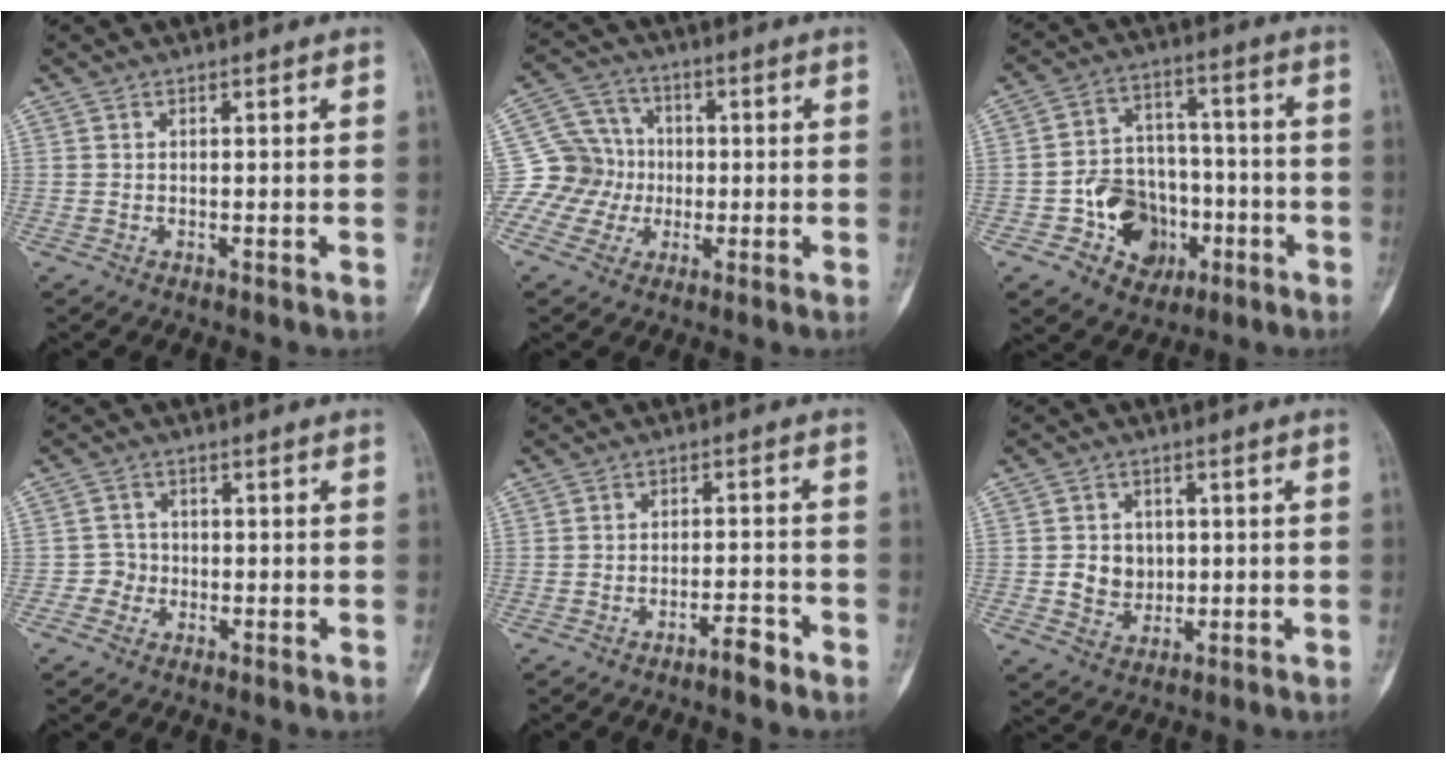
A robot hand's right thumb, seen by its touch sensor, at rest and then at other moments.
{"total": 11.1, "force": [-1.6, 10.6, 2.9], "torque": [-0.031, 0.029, -0.033]}
{"total": 13.2, "force": [-4.7, 10.6, 6.4], "torque": [-0.051, 0.045, -0.070]}
{"total": 2.5, "force": [-0.9, 2.3, 0.0], "torque": [0.015, 0.011, -0.025]}
{"total": 3.2, "force": [-2.5, 0.7, 1.9], "torque": [-0.032, 0.025, -0.040]}
{"total": 5.8, "force": [0.0, 5.2, 2.7], "torque": [-0.020, 0.002, 0.006]}